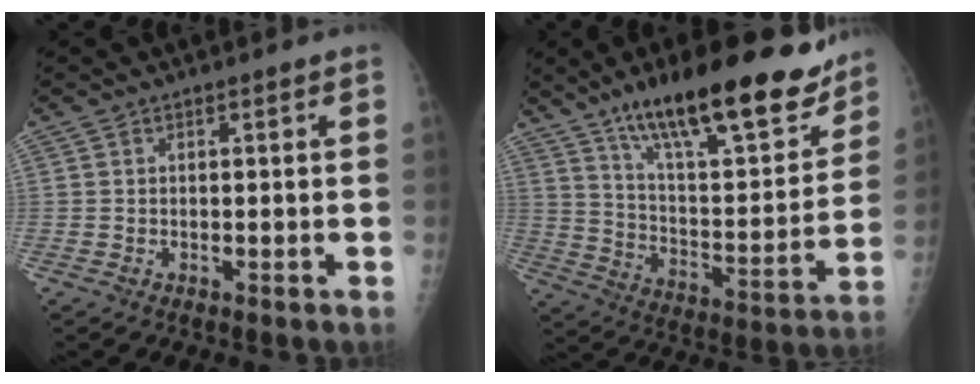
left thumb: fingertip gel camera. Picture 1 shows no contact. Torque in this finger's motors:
{"motor_torque": [0.48, 0.42, 1.43, -1.34, 0.17]}